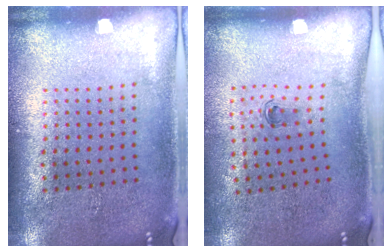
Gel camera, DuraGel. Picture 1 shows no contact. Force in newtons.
{"total": 0.6, "press": 0.3, "slide": 0.5}